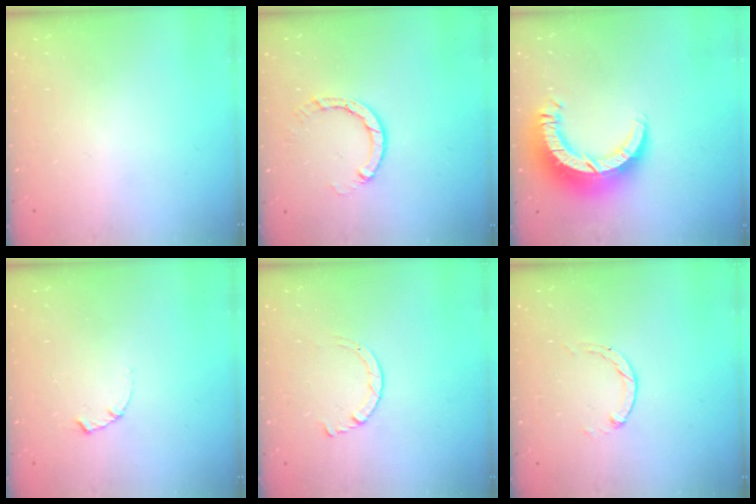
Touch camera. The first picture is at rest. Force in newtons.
{"total": 3.9, "press": 3.9, "slide": 0.4}
{"total": 11.5, "press": 11.5, "slide": 1.1}
{"total": 1.7, "press": 1.6, "slide": 0.3}
{"total": 2.9, "press": 2.8, "slide": 0.3}
{"total": 0.7, "press": 0.6, "slide": 0.2}